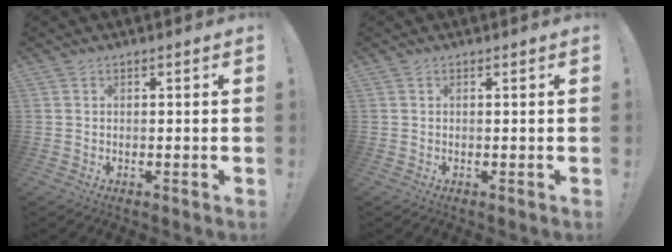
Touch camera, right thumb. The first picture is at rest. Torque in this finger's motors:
{"motor_torque": [0.00, 0.00, 0.00, 0.00, 0.00]}